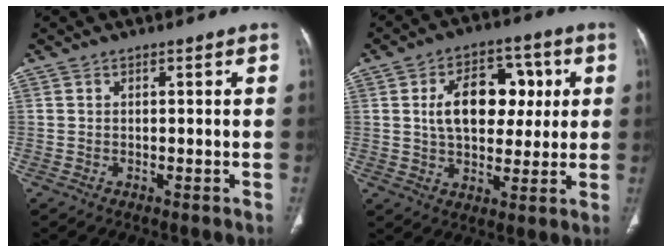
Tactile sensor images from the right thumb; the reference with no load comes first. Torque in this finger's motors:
{"motor_torque": [0.60, 0.62, 0.28, 0.04, 0.08]}